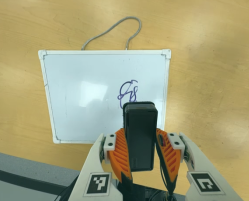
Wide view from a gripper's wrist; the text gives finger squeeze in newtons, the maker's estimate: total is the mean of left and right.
{"total": 6.0, "left": 5.1, "right": 6.8}